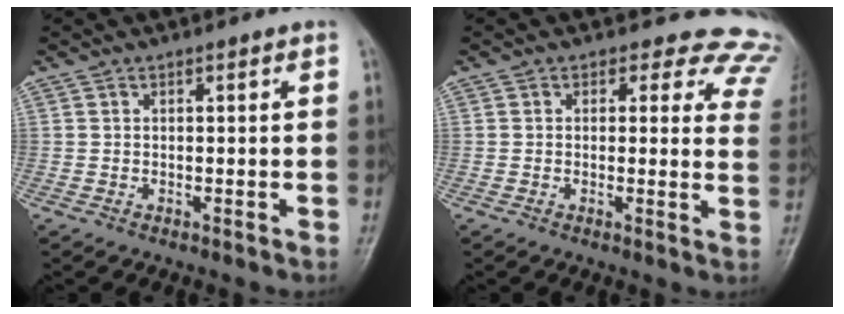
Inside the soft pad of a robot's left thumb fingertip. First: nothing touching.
{"total": 11.2, "force": [8.8, 6.0, 3.4], "torque": [0.025, -0.035, 0.061]}